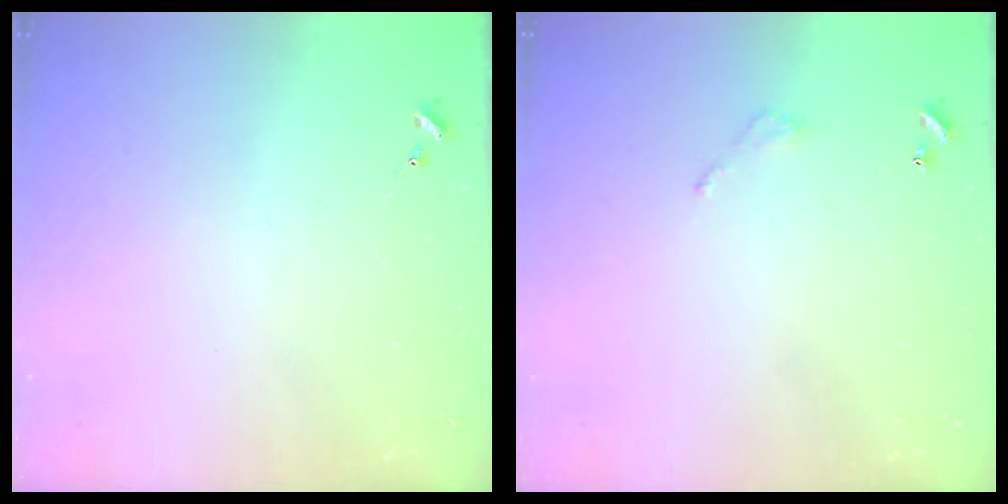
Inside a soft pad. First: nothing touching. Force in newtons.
{"total": 3.1, "press": 3.0, "slide": 0.3}